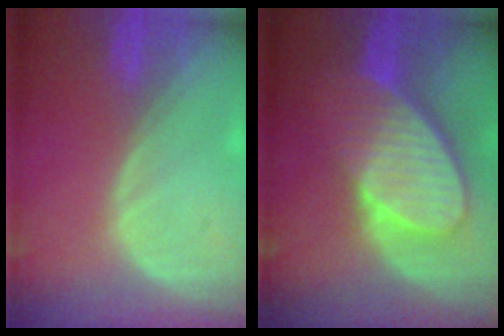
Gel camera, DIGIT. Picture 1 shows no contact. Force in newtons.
{"total": 10.0, "press": 8.7, "slide": 4.8}